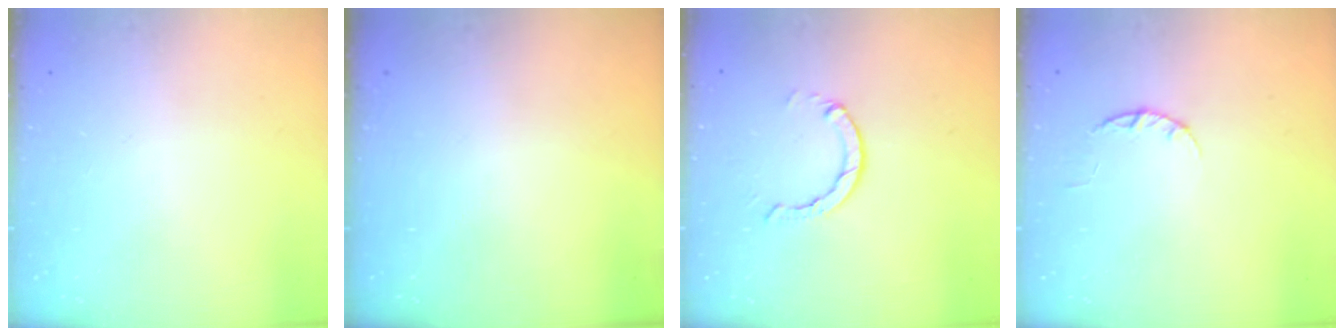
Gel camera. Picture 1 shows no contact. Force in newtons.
{"total": 0.0}
{"total": 3.3, "press": 3.2, "slide": 0.4}
{"total": 2.4, "press": 2.3, "slide": 0.4}